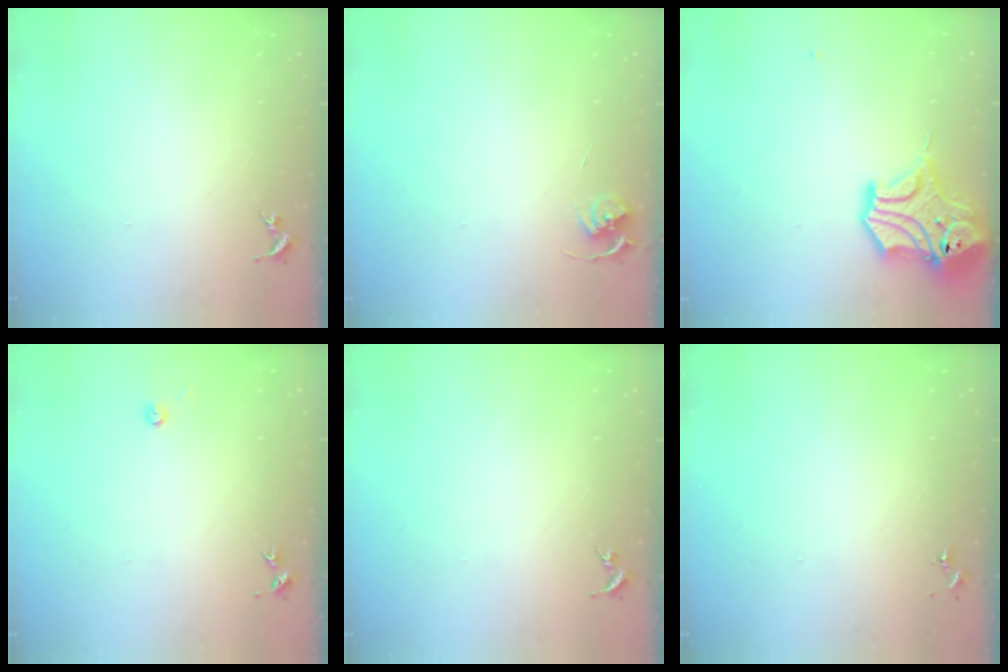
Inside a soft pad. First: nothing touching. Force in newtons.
{"total": 5.3, "press": 5.2, "slide": 0.6}
{"total": 14.8, "press": 14.7, "slide": 2.2}
{"total": 3.0, "press": 3.0, "slide": 0.3}
{"total": 0.0}
{"total": 0.0}